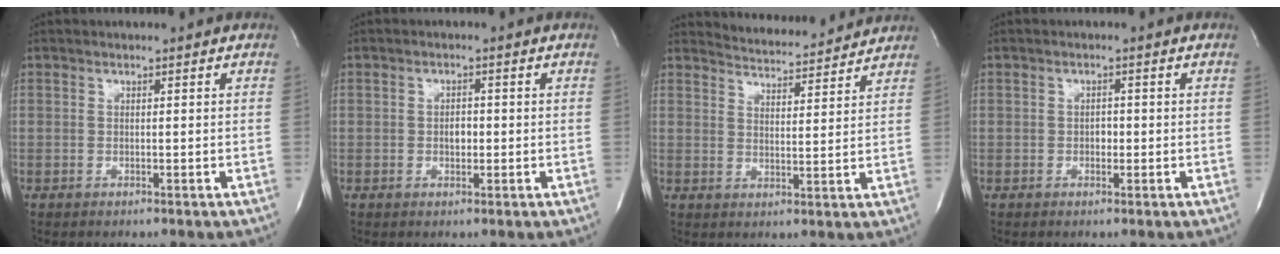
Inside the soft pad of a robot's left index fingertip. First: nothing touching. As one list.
[{"total": 1.8, "force": [-0.2, 1.1, 1.4], "torque": [-0.024, 0.003, -0.002]}, {"total": 8.6, "force": [8.5, 0.4, 0.5], "torque": [-0.020, 0.004, 0.118]}, {"total": 1.1, "force": [-0.2, 0.8, 0.8], "torque": [-0.013, 0.003, -0.004]}]